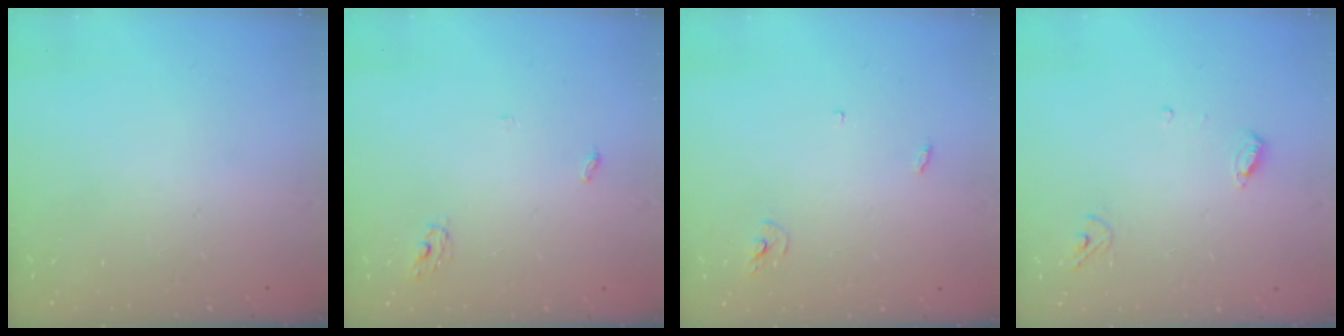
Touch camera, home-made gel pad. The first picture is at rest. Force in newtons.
{"total": 2.8, "press": 2.8, "slide": 0.2}
{"total": 2.9, "press": 2.9, "slide": 0.2}
{"total": 3.6, "press": 3.6, "slide": 0.3}